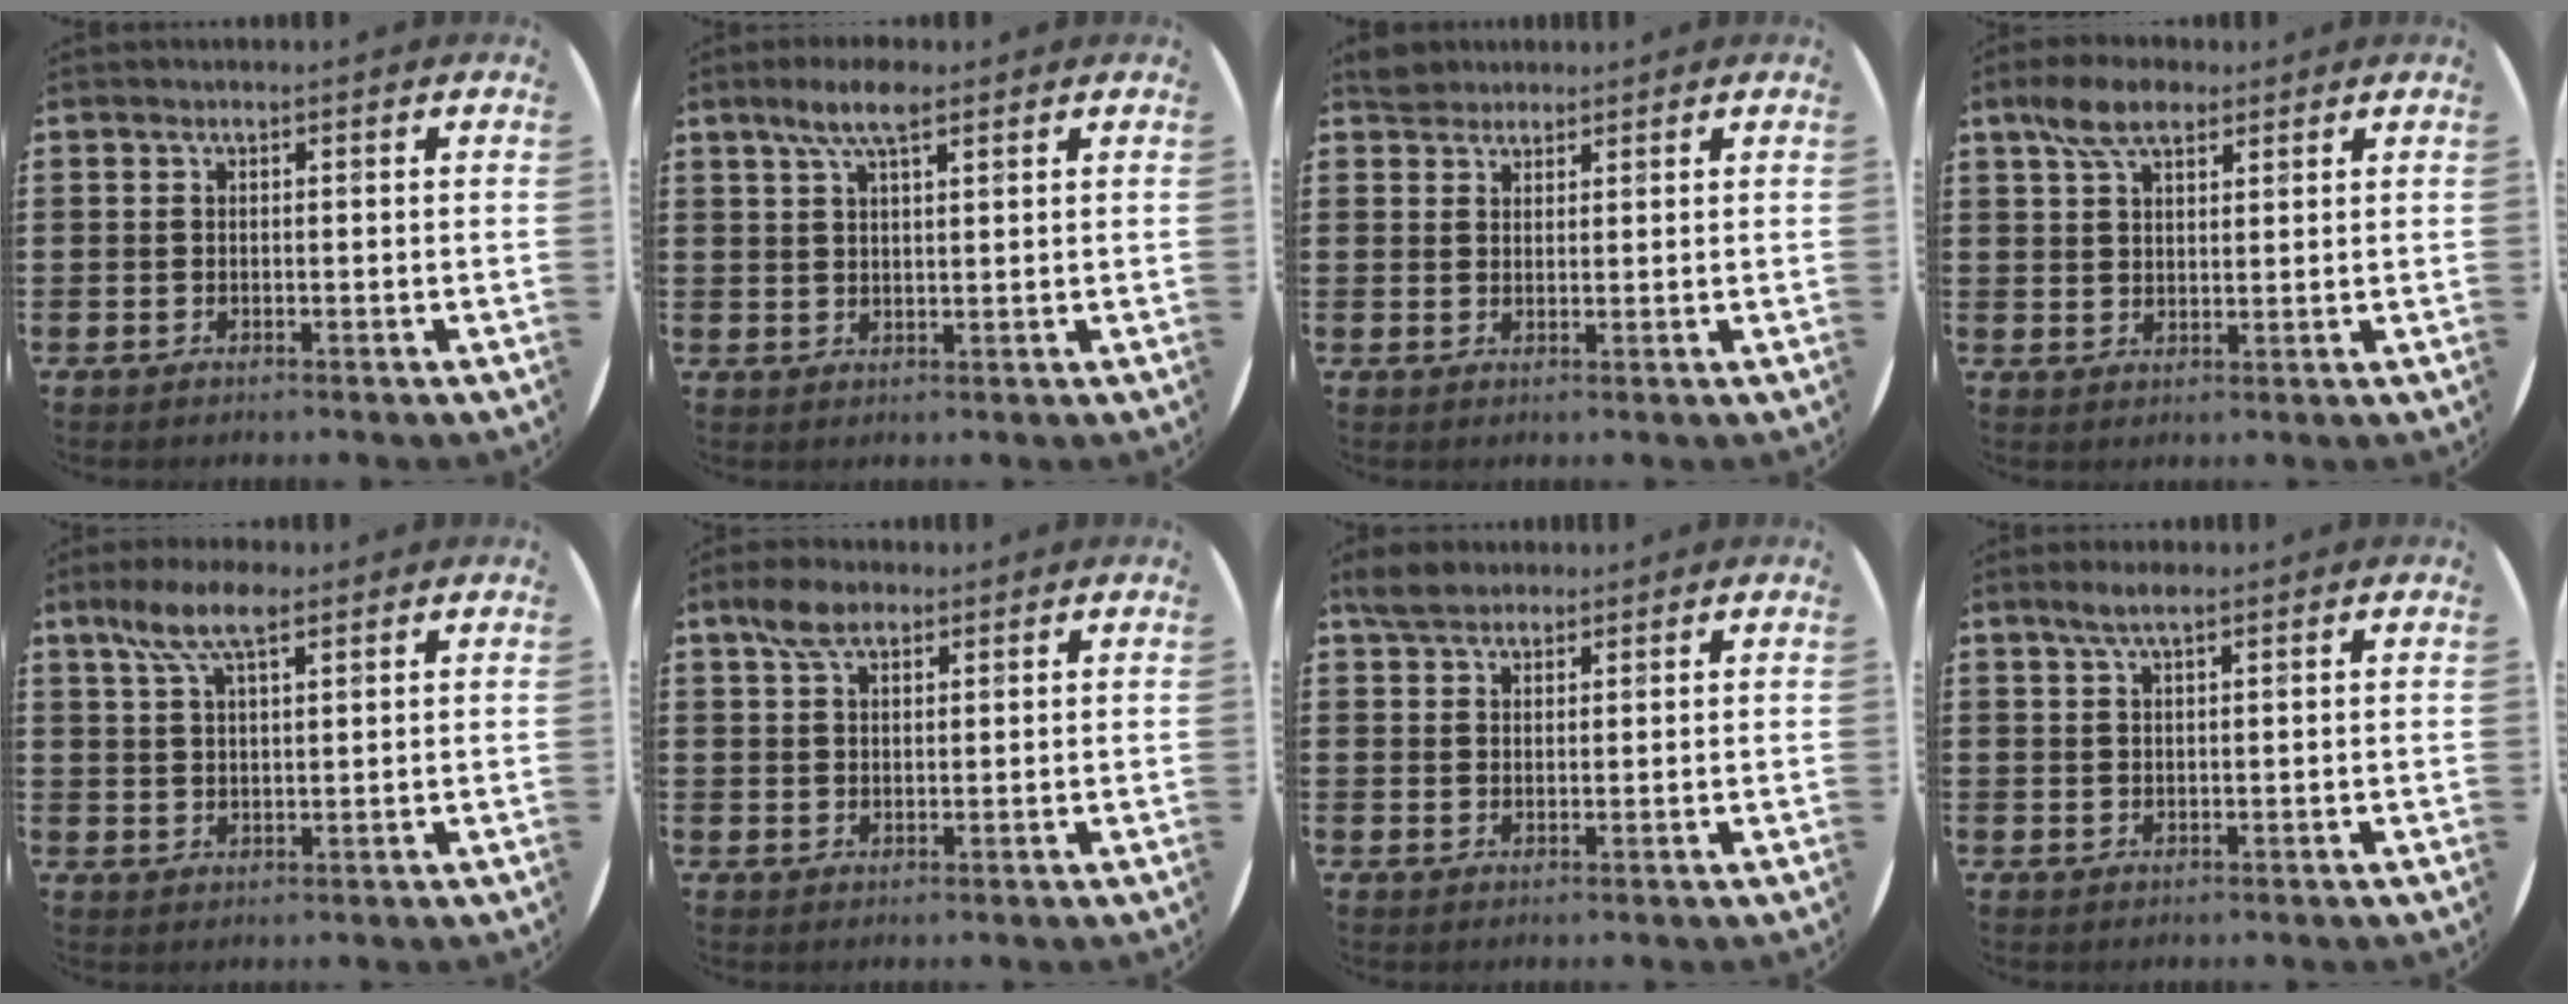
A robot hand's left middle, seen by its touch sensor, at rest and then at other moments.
{"total": 5.4, "force": [3.6, 1.6, 3.7], "torque": [-0.073, 0.004, 0.060]}
{"total": 2.9, "force": [2.7, 1.1, 0.1], "torque": [-0.001, 0.002, 0.051]}
{"total": 6.1, "force": [4.3, 2.9, 3.2], "torque": [-0.065, 0.003, 0.079]}
{"total": 7.4, "force": [4.9, 2.6, 4.9], "torque": [-0.101, 0.000, 0.087]}
{"total": 4.5, "force": [3.2, 2.2, 2.3], "torque": [-0.045, 0.006, 0.058]}
{"total": 3.6, "force": [3.2, 1.5, 0.7], "torque": [-0.016, 0.000, 0.061]}
{"total": 2.7, "force": [2.0, 0.4, 1.7], "torque": [-0.037, 0.005, 0.035]}